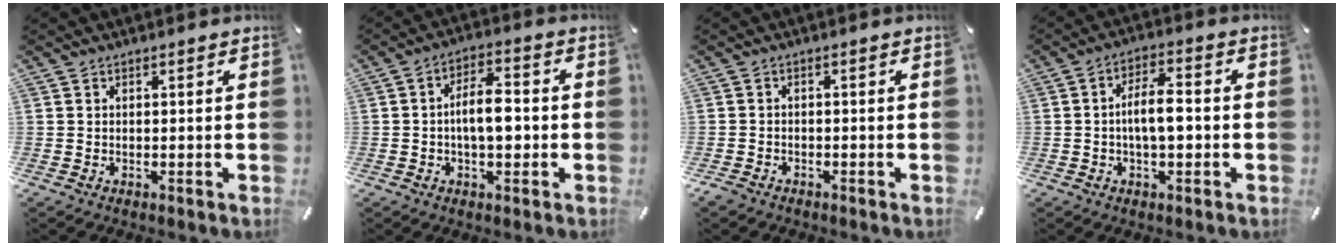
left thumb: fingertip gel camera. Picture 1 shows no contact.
{"total": 8.2, "force": [-1.0, 4.1, 7.0], "torque": [-0.111, 0.010, -0.021]}
{"total": 1.7, "force": [-1.3, 1.0, 0.5], "torque": [-0.016, 0.004, -0.031]}
{"total": 7.5, "force": [-1.0, 3.4, 6.7], "torque": [-0.115, 0.012, -0.020]}